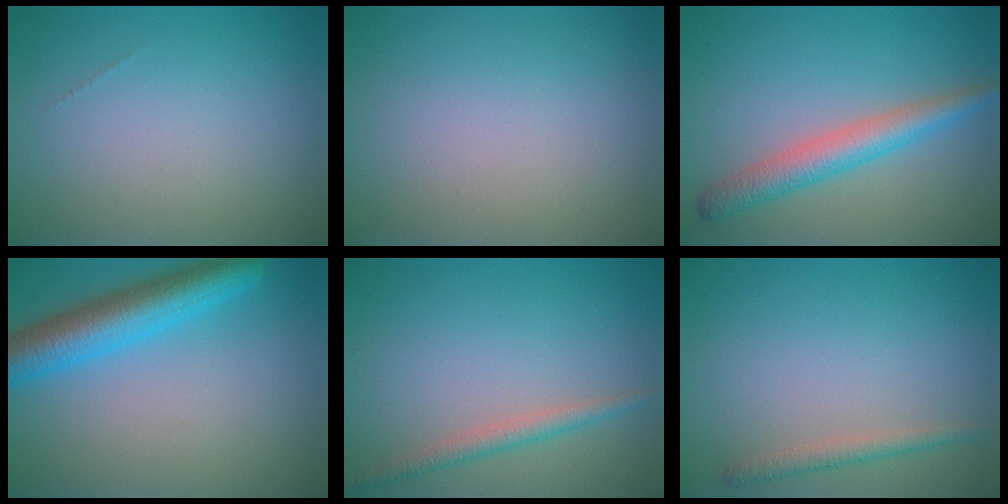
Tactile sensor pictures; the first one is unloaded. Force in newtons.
{"total": 0.0}
{"total": 3.8, "press": 3.8, "slide": 0.3}
{"total": 6.1, "press": 6.1, "slide": 0.3}
{"total": 1.8, "press": 1.8, "slide": 0.1}
{"total": 1.5, "press": 1.5, "slide": 0.1}